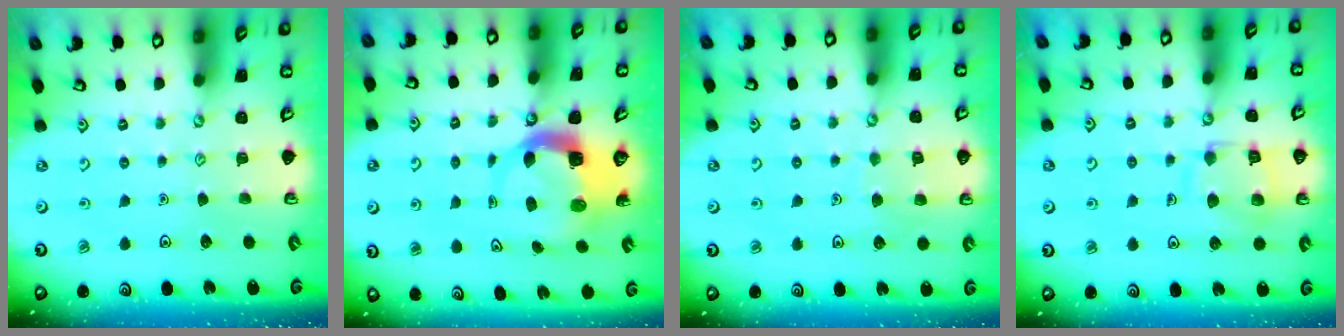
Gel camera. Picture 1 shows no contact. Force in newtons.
{"total": 6.2, "press": 6.1, "slide": 0.9}
{"total": 5.5, "press": 5.5, "slide": 0.5}
{"total": 12.4, "press": 12.4, "slide": 1.2}